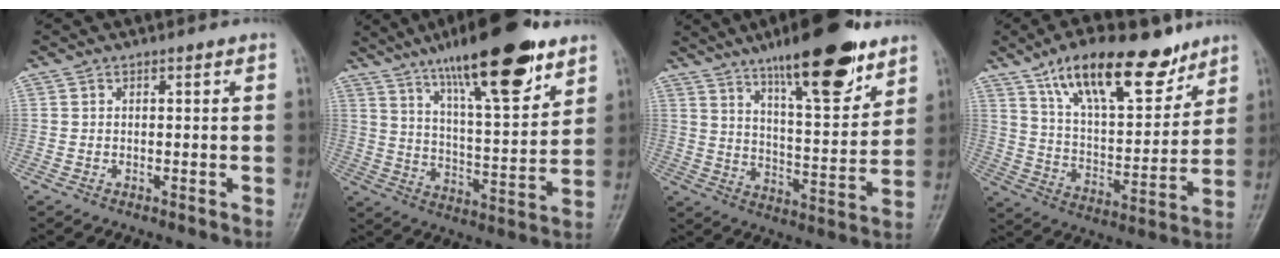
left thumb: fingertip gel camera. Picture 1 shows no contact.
{"total": 21.1, "force": [13.4, 5.3, 15.4], "torque": [-0.219, -0.052, 0.220]}
{"total": 18.9, "force": [12.4, 5.0, 13.4], "torque": [-0.172, -0.065, 0.199]}
{"total": 20.0, "force": [12.9, 8.1, 12.9], "torque": [-0.171, -0.056, 0.225]}